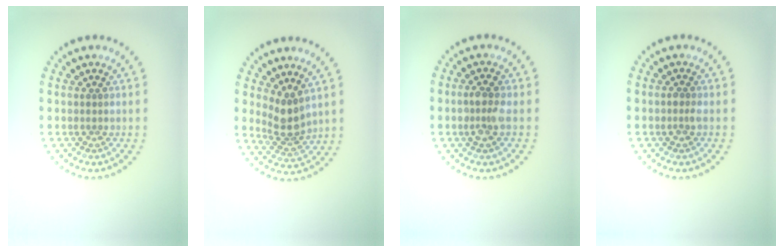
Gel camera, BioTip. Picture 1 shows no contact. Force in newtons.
{"total": 2.9, "press": 2.2, "slide": 1.8}
{"total": 2.2, "press": 2.1, "slide": 0.4}
{"total": 0.6, "press": 0.6, "slide": 0.2}